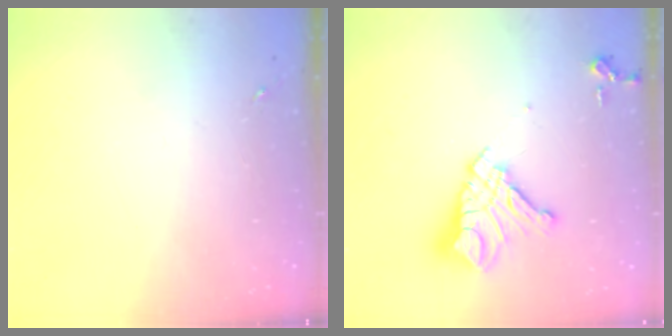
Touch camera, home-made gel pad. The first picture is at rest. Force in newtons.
{"total": 15.7, "press": 15.6, "slide": 1.8}